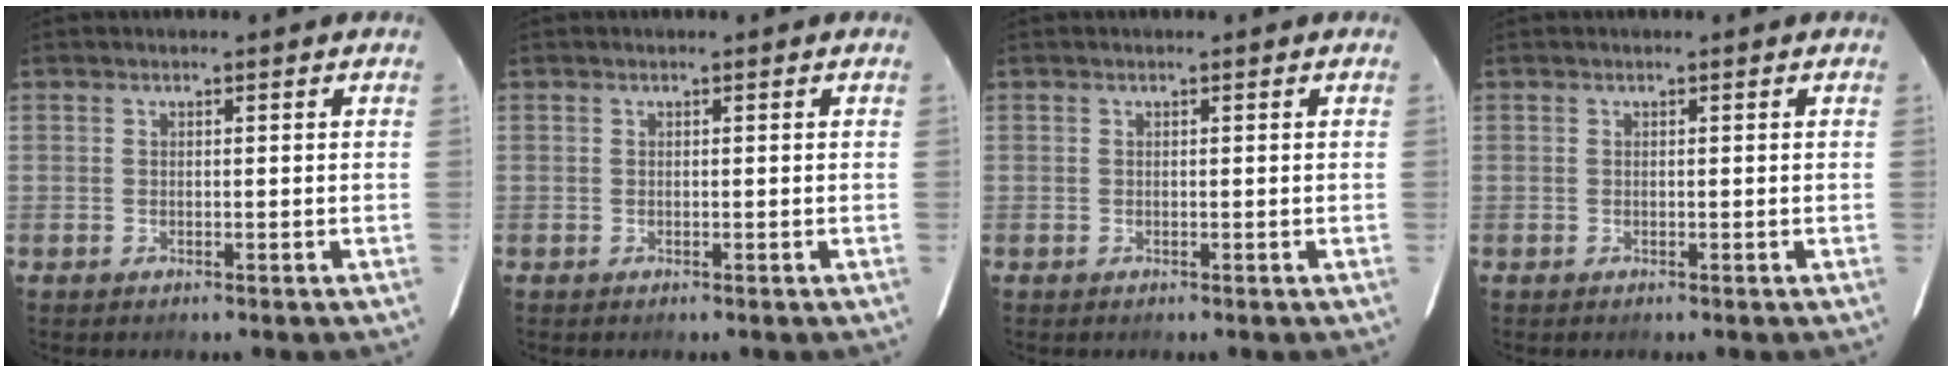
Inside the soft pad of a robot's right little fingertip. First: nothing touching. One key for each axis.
{"total": 0.0}
{"total": 0.0}
{"total": 0.0}